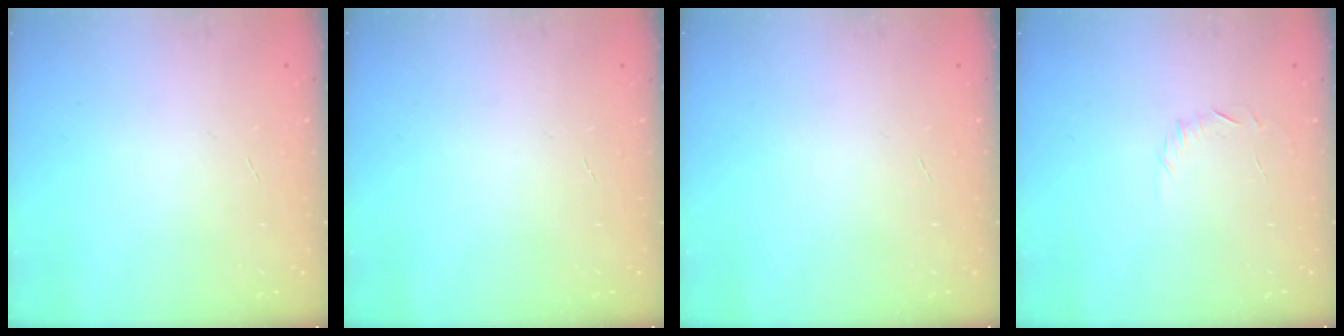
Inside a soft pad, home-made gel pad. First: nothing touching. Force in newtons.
{"total": 0.0}
{"total": 0.0}
{"total": 5.6, "press": 5.3, "slide": 1.7}